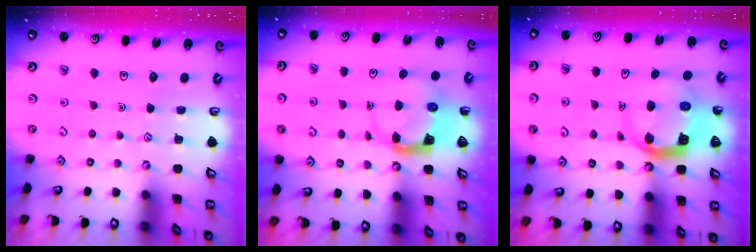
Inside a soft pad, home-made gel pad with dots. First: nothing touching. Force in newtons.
{"total": 3.8, "press": 3.8, "slide": 0.2}
{"total": 8.7, "press": 8.6, "slide": 1.3}